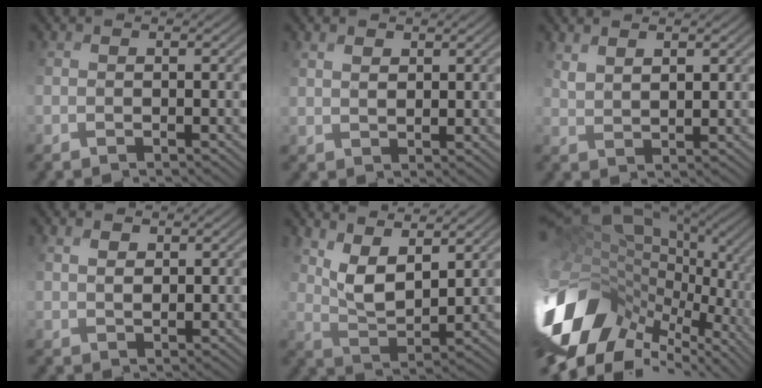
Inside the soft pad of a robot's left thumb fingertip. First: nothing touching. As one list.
[{"total": 2.8, "force": [2.7, 0.8, 0.4], "torque": [-0.013, 0.007, 0.056]}, {"total": 3.3, "force": [3.2, 0.4, 0.5], "torque": [-0.013, 0.004, 0.075]}, {"total": 3.5, "force": [3.1, 1.2, 0.8], "torque": [-0.024, 0.006, 0.064]}, {"total": 6.7, "force": [4.9, 2.2, 4.0], "torque": [-0.085, -0.002, 0.100]}, {"total": 17.1, "force": [-3.2, 10.4, 13.1], "torque": [-0.302, -0.002, -0.032]}]